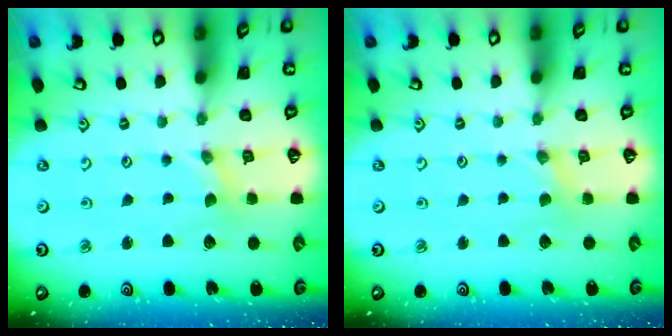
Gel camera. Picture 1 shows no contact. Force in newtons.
{"total": 1.7, "press": 1.7, "slide": 0.2}